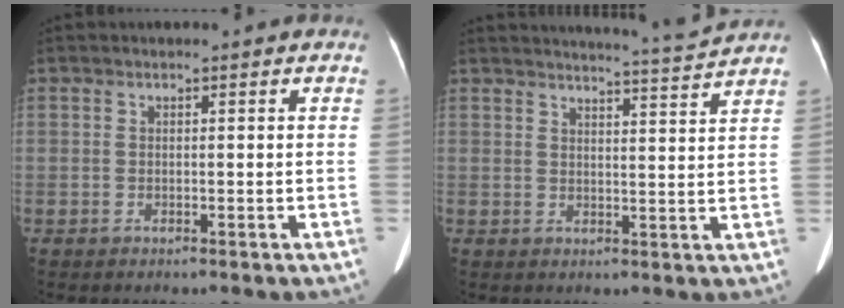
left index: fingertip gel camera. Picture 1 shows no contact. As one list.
[{"total": 7.7, "force": [7.3, -2.0, 1.2], "torque": [-0.027, -0.024, 0.096]}]